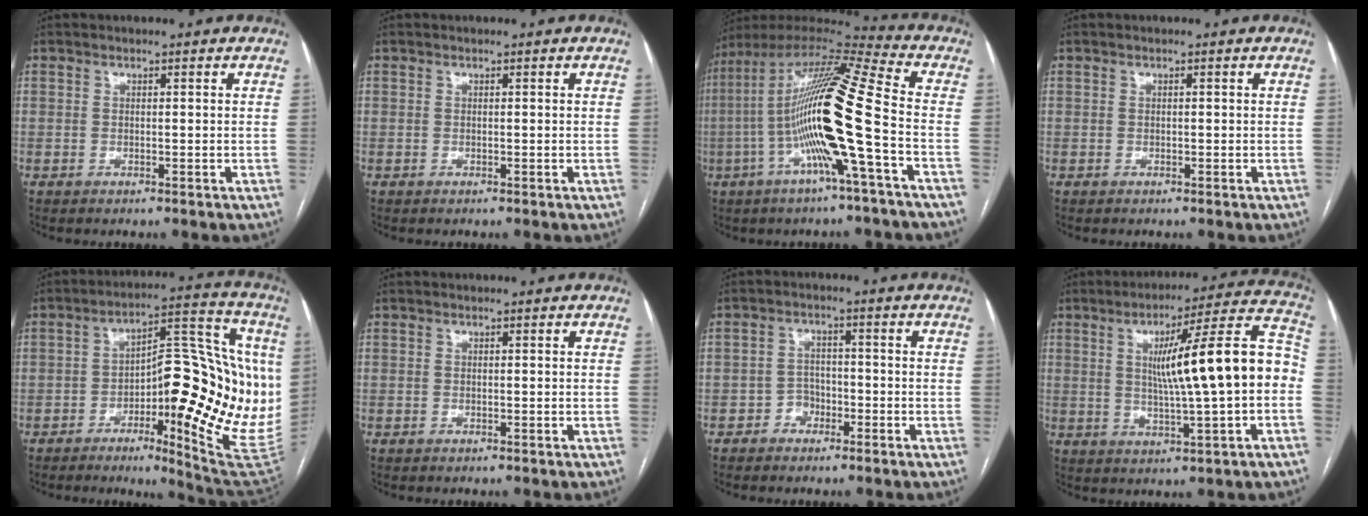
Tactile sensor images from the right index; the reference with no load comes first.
{"total": 0.0}
{"total": 19.3, "force": [-3.8, -0.1, 19.0], "torque": [-0.358, 0.008, -0.082]}
{"total": 0.0}
{"total": 22.6, "force": [-1.7, 5.5, 21.9], "torque": [-0.250, 0.028, -0.014]}
{"total": 0.0}
{"total": 2.9, "force": [-1.7, 2.2, 0.7], "torque": [-0.008, 0.011, -0.033]}
{"total": 15.9, "force": [0.1, 0.6, 15.9], "torque": [-0.235, 0.025, 0.003]}